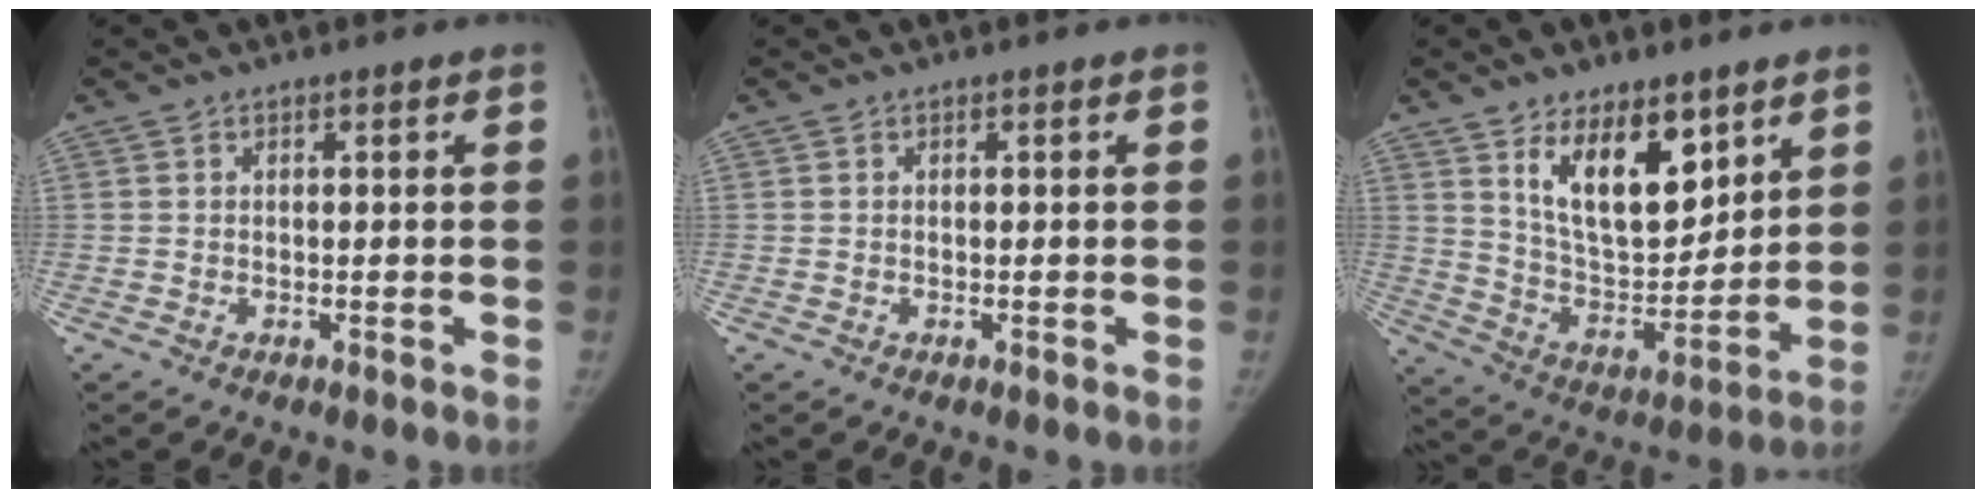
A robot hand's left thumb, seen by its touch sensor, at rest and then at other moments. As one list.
[{"total": 0.0}, {"total": 15.8, "force": [8.6, 7.9, 10.6], "torque": [-0.129, -0.058, 0.163]}]